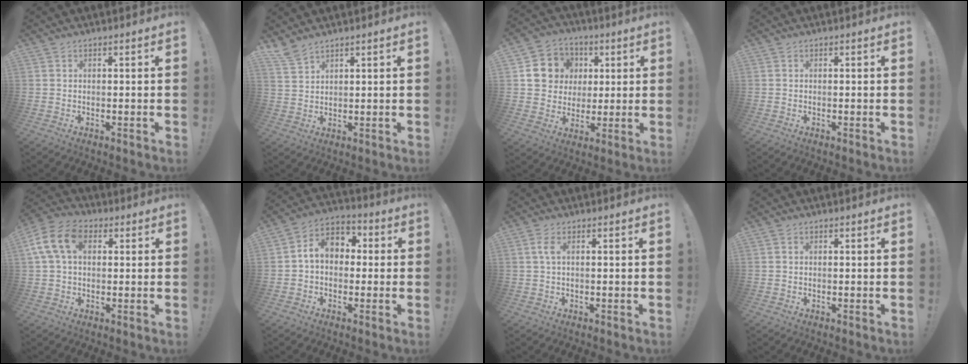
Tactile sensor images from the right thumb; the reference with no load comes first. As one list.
[{"total": 4.7, "force": [4.2, 1.1, 1.9], "torque": [-0.037, -0.025, 0.079]}, {"total": 12.2, "force": [2.7, 11.3, 3.6], "torque": [-0.047, -0.003, 0.065]}, {"total": 0.0}, {"total": 12.8, "force": [3.4, 8.5, 9.0], "torque": [-0.173, 0.003, 0.066]}, {"total": 9.0, "force": [1.0, 6.6, 5.9], "torque": [-0.096, 0.018, 0.026]}, {"total": 2.4, "force": [0.4, 0.4, 2.3], "torque": [-0.046, 0.002, 0.008]}, {"total": 0.0}]